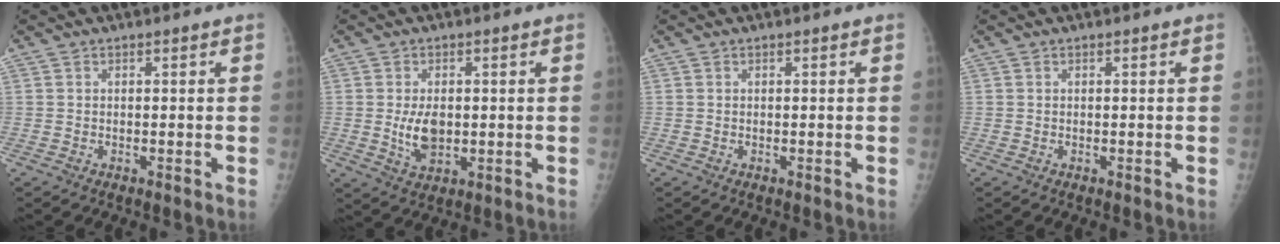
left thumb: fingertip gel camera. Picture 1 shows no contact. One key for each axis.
{"total": 6.0, "fx": -0.1, "fy": 3.7, "fz": 4.8, "tx": -0.079, "ty": -0.010, "tz": 0.005}
{"total": 0.0}
{"total": 0.0}